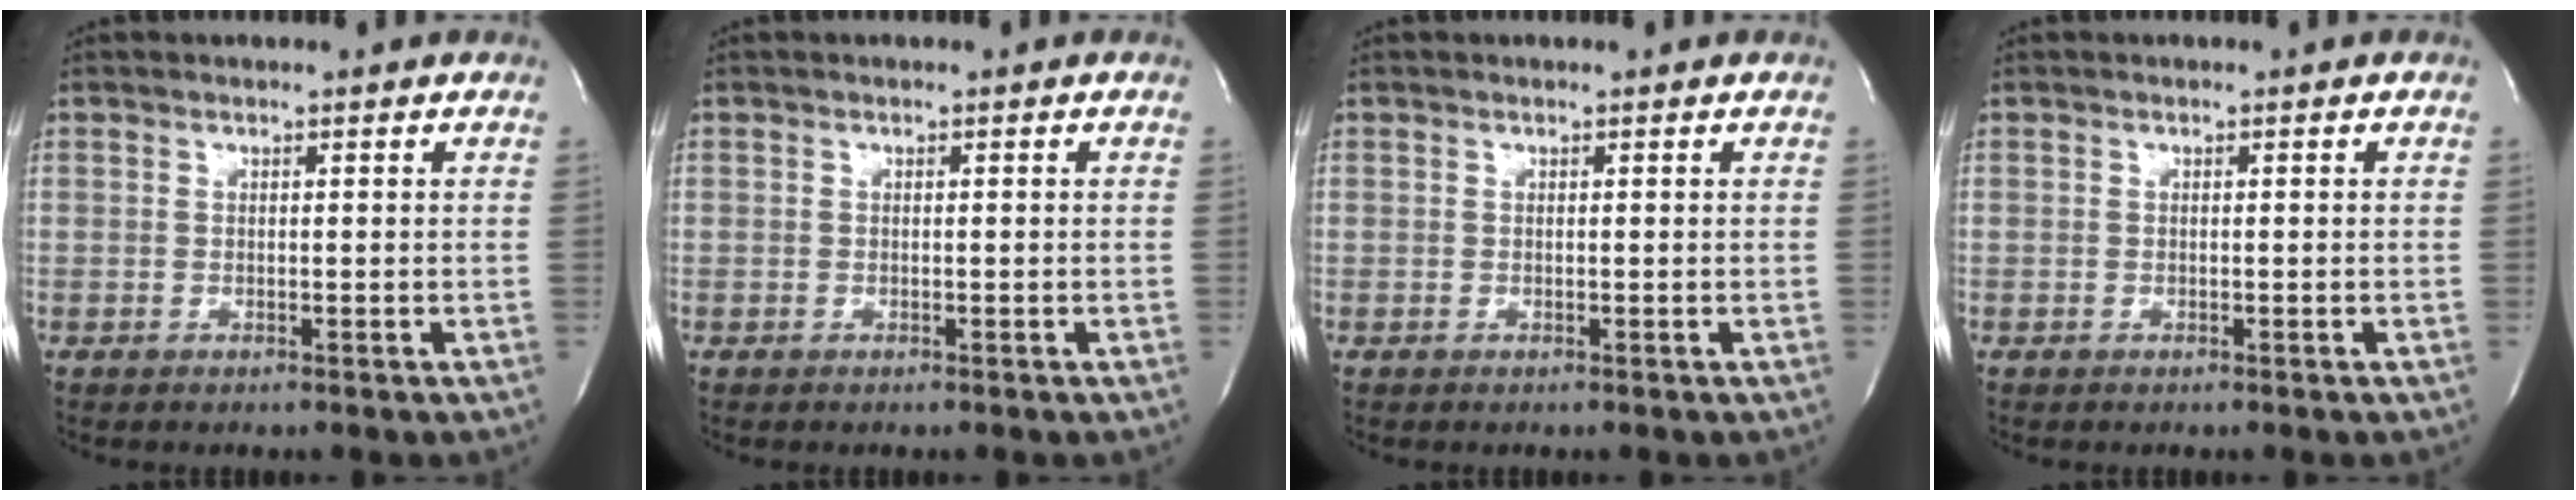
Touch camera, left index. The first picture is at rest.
{"total": 0.0}
{"total": 0.6, "force": [0.6, 0.0, 0.0], "torque": [-0.004, 0.001, 0.004]}
{"total": 0.0}